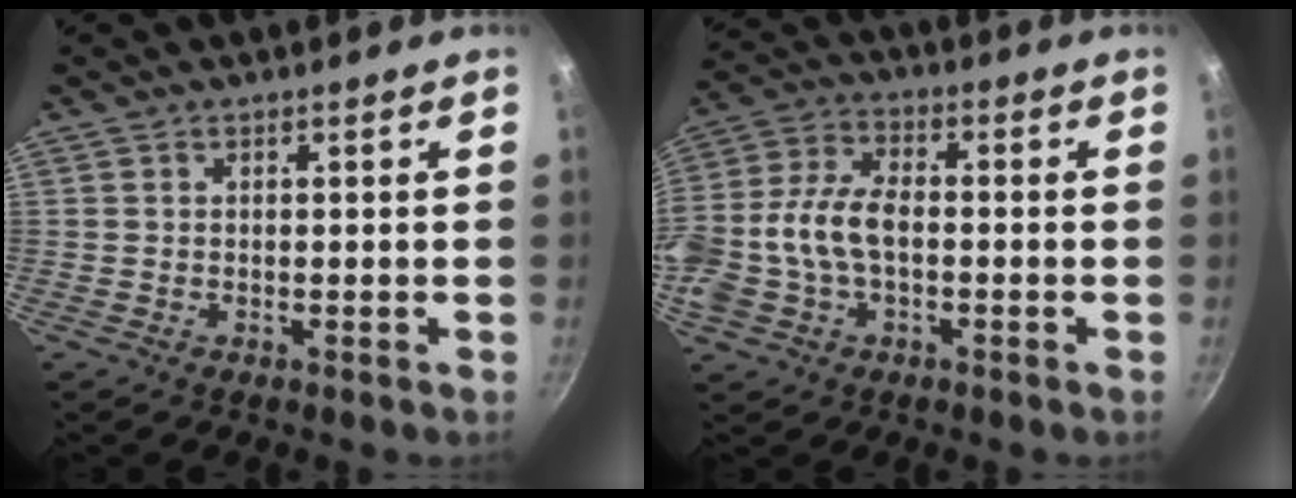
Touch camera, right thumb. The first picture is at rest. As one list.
[{"total": 13.4, "force": [-1.7, 8.2, 10.4], "torque": [-0.229, 0.033, -0.032]}]